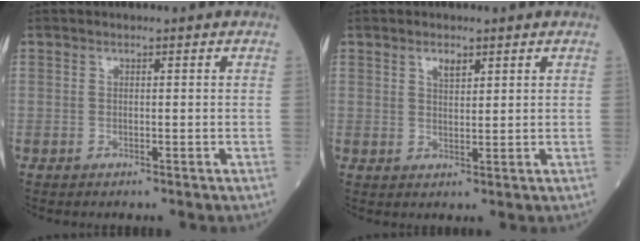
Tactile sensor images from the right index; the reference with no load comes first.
{"total": 2.2, "force": [1.4, 0.9, 1.5], "torque": [-0.027, 0.001, 0.026]}